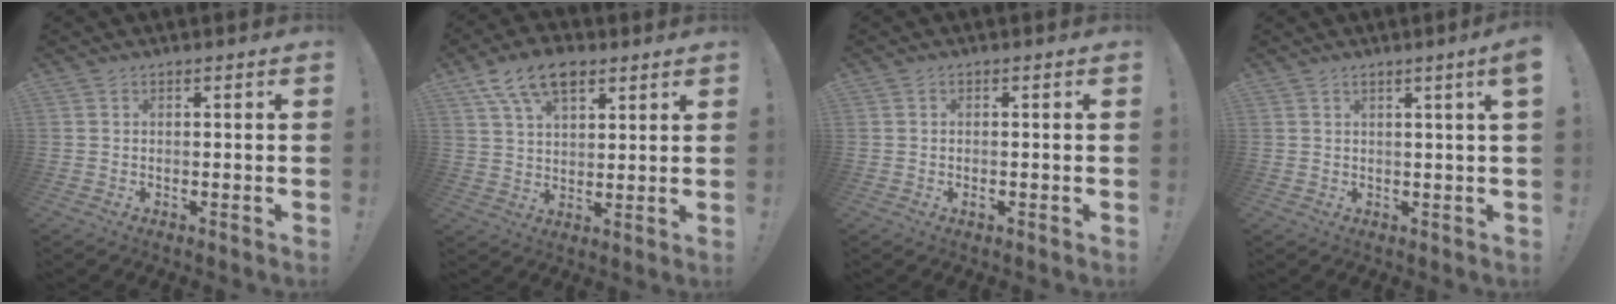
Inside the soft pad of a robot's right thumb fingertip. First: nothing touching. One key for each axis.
{"total": 12.2, "fx": 6.9, "fy": 6.9, "fz": 7.3, "tx": -0.129, "ty": -0.016, "tz": 0.132}
{"total": 0.9, "fx": -0.6, "fy": 0.2, "fz": 0.7, "tx": -0.011, "ty": -0.001, "tz": -0.011}
{"total": 3.1, "fx": 1.2, "fy": -0.9, "fz": 2.7, "tx": -0.042, "ty": -0.007, "tz": 0.016}